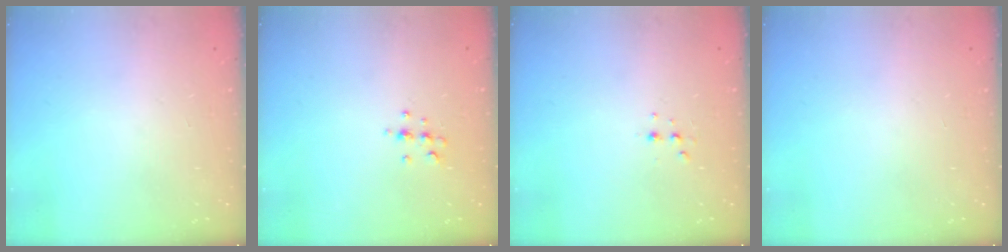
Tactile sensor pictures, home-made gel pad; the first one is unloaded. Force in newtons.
{"total": 6.1, "press": 6.0, "slide": 0.7}
{"total": 2.3, "press": 2.2, "slide": 0.6}
{"total": 0.0}